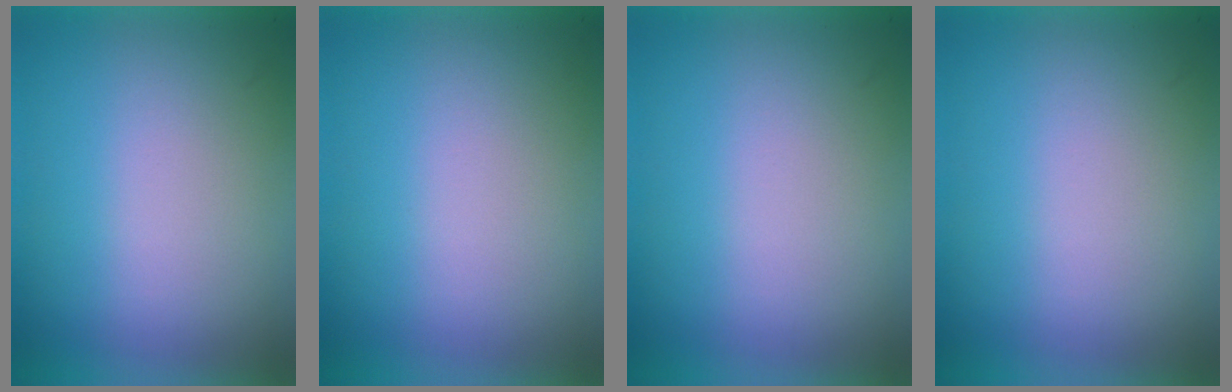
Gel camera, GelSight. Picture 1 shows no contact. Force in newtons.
{"total": 0.0}
{"total": 1.2}
{"total": 0.0}